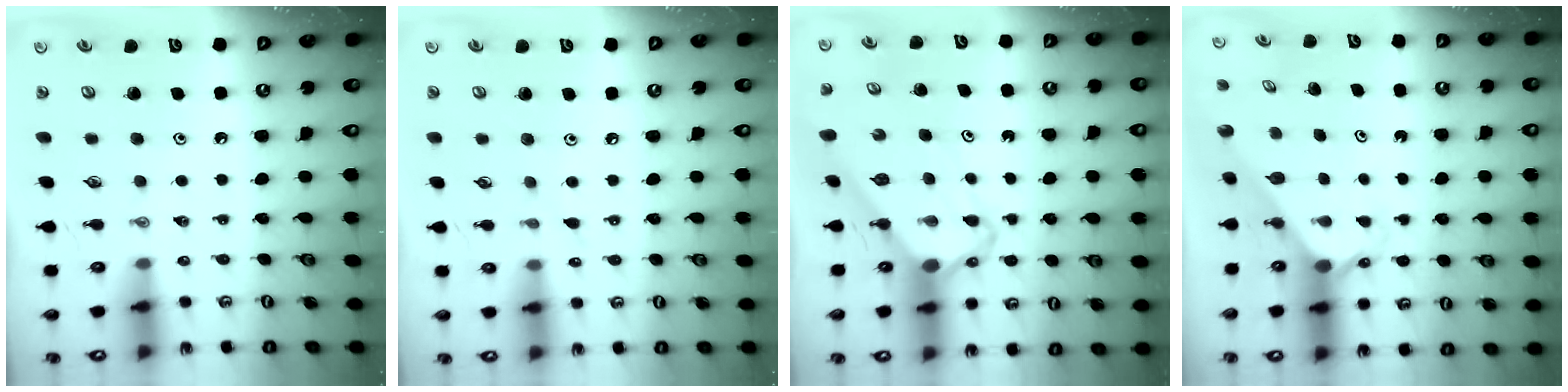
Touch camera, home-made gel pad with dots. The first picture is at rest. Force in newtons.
{"total": 3.7, "press": 3.6, "slide": 0.5}
{"total": 4.9, "press": 4.8, "slide": 0.6}
{"total": 2.0, "press": 2.0, "slide": 0.2}